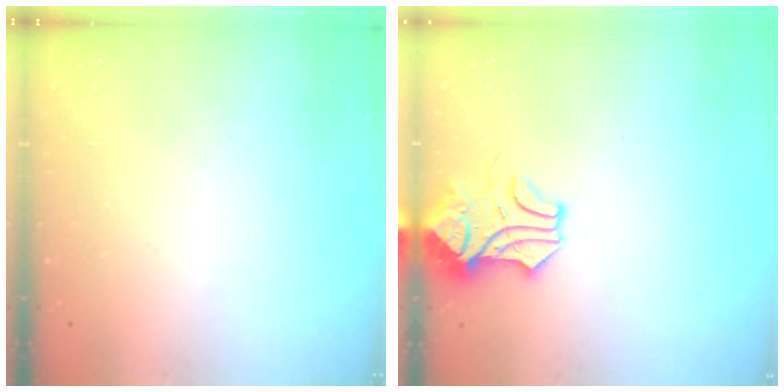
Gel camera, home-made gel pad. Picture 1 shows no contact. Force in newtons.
{"total": 1.1, "press": 0.5, "slide": 1.0}